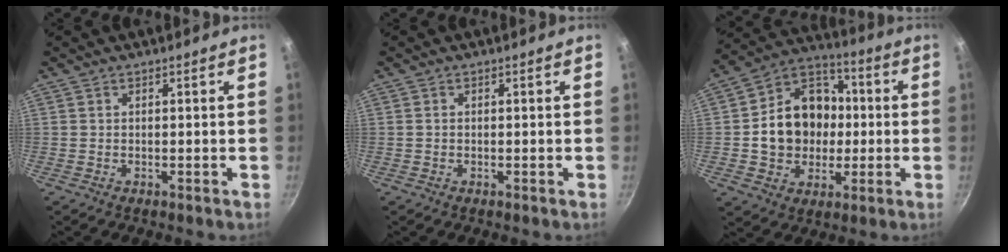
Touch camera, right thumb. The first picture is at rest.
{"total": 0.0}
{"total": 16.4, "force": [-0.4, 13.6, 9.2], "torque": [-0.121, 0.034, -0.012]}